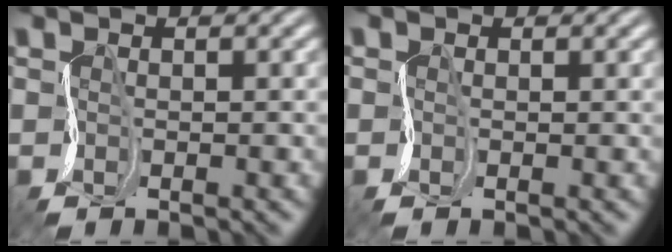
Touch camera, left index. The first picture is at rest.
{"total": 0.6, "force": [0.4, 0.4, 0.1], "torque": [-0.002, -0.002, -0.007]}